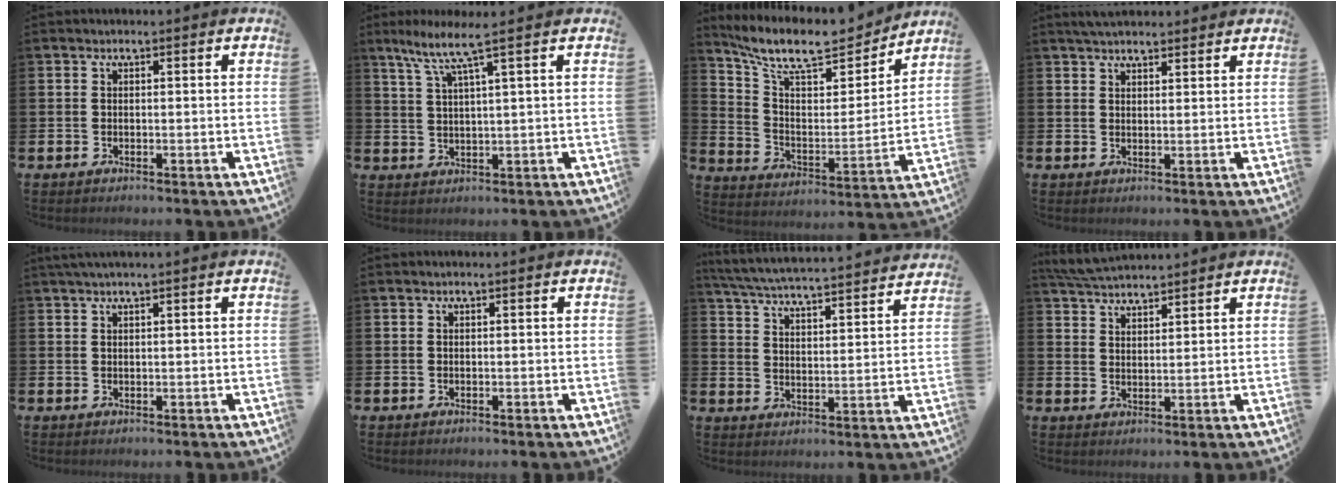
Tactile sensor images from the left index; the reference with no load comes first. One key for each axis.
{"total": 5.5, "fx": 3.3, "fy": -0.1, "fz": 4.4, "tx": -0.097, "ty": -0.008, "tz": 0.051}
{"total": 11.0, "fx": 9.5, "fy": 3.1, "fz": 4.7, "tx": -0.117, "ty": -0.064, "tz": 0.163}
{"total": 3.2, "fx": 3.0, "fy": 0.7, "fz": 0.8, "tx": -0.020, "ty": -0.007, "tz": 0.055}
{"total": 1.3, "fx": 1.0, "fy": -0.2, "fz": 0.7, "tx": -0.015, "ty": 0.002, "tz": 0.019}
{"total": 0.0}
{"total": 5.7, "fx": 5.6, "fy": 0.1, "fz": 1.3, "tx": -0.048, "ty": -0.049, "tz": 0.094}
{"total": 5.1, "fx": 5.0, "fy": 0.5, "fz": 0.9, "tx": -0.038, "ty": -0.017, "tz": 0.093}